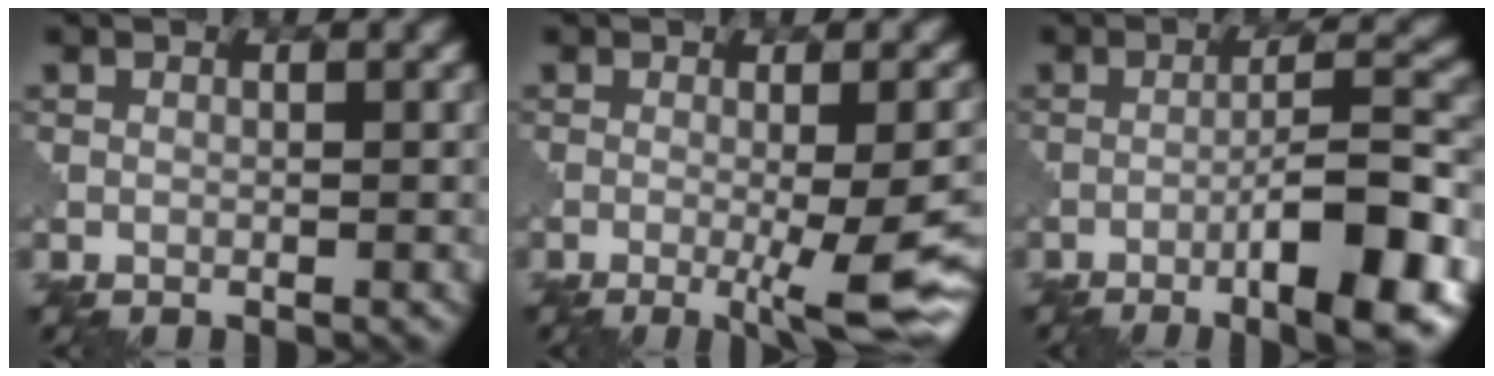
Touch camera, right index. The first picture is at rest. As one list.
[{"total": 7.9, "force": [-2.2, 1.6, 7.4], "torque": [-0.099, -0.012, -0.028]}, {"total": 8.8, "force": [-4.1, 1.7, 7.6], "torque": [-0.104, 0.015, -0.063]}]